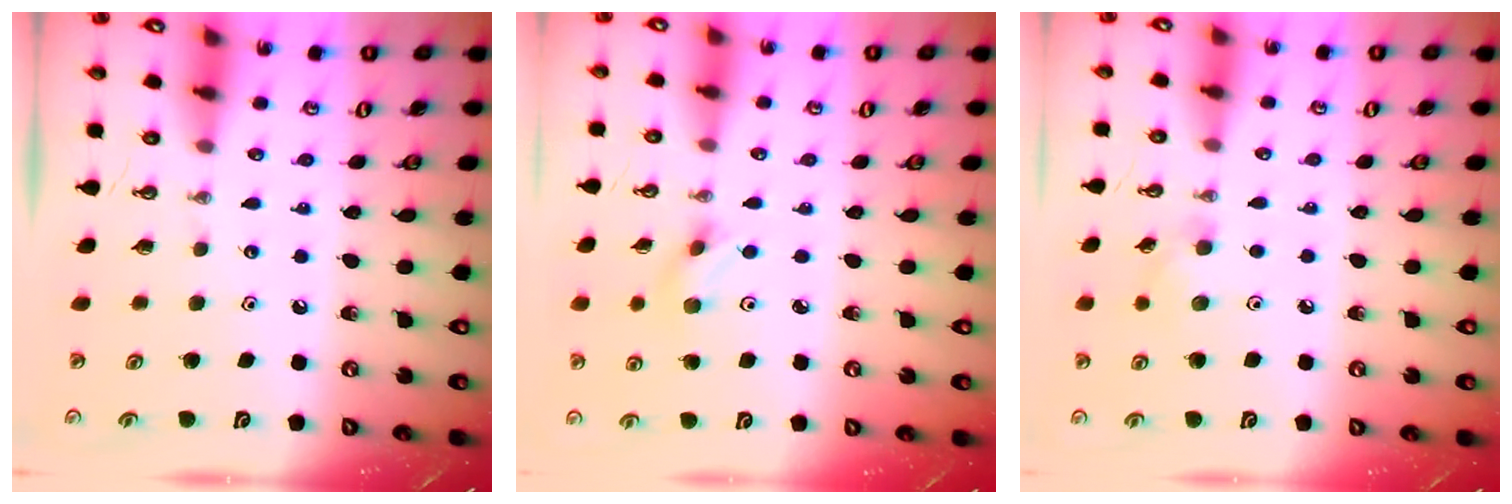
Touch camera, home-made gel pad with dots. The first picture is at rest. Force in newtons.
{"total": 3.5, "press": 3.4, "slide": 0.8}
{"total": 5.5, "press": 5.4, "slide": 1.5}